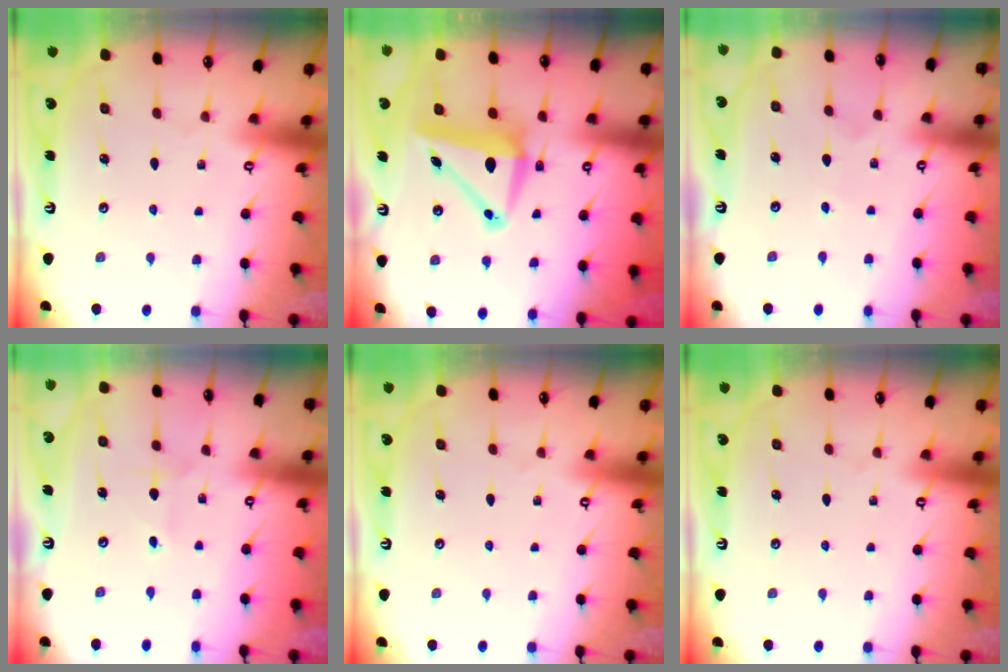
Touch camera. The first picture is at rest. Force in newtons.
{"total": 8.9, "press": 8.7, "slide": 1.6}
{"total": 2.8, "press": 2.7, "slide": 0.3}
{"total": 1.9, "press": 1.9, "slide": 0.1}
{"total": 0.0}
{"total": 0.0}